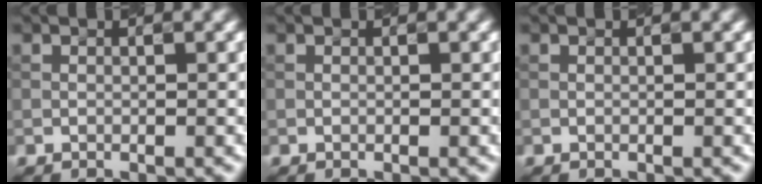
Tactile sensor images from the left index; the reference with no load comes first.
{"total": 0.0}
{"total": 0.0}